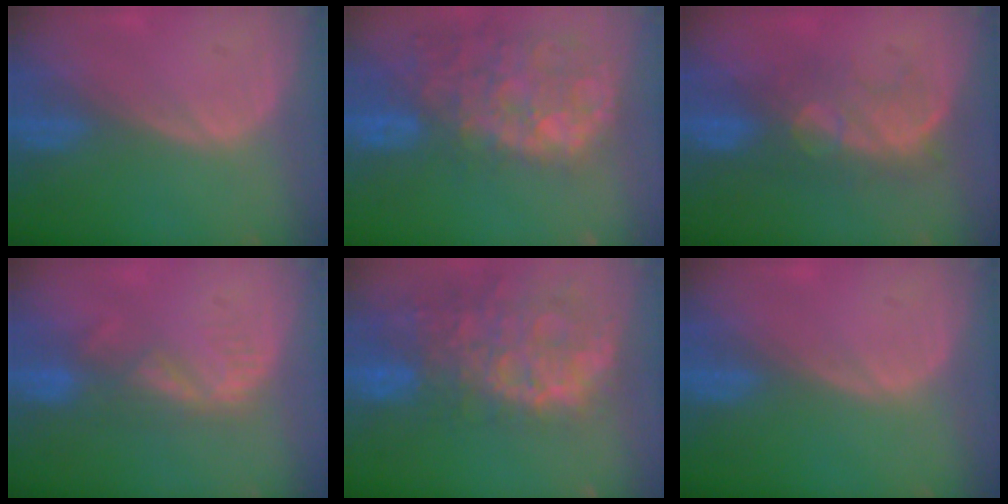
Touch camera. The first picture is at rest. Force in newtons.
{"total": 14.2, "press": 11.6, "slide": 8.3}
{"total": 8.0, "press": 7.8, "slide": 1.6}
{"total": 4.3, "press": 4.0, "slide": 1.7}
{"total": 13.7, "press": 11.2, "slide": 7.9}
{"total": 0.0}